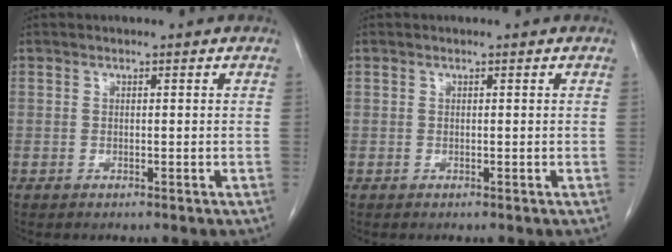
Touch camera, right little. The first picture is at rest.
{"total": 0.0}